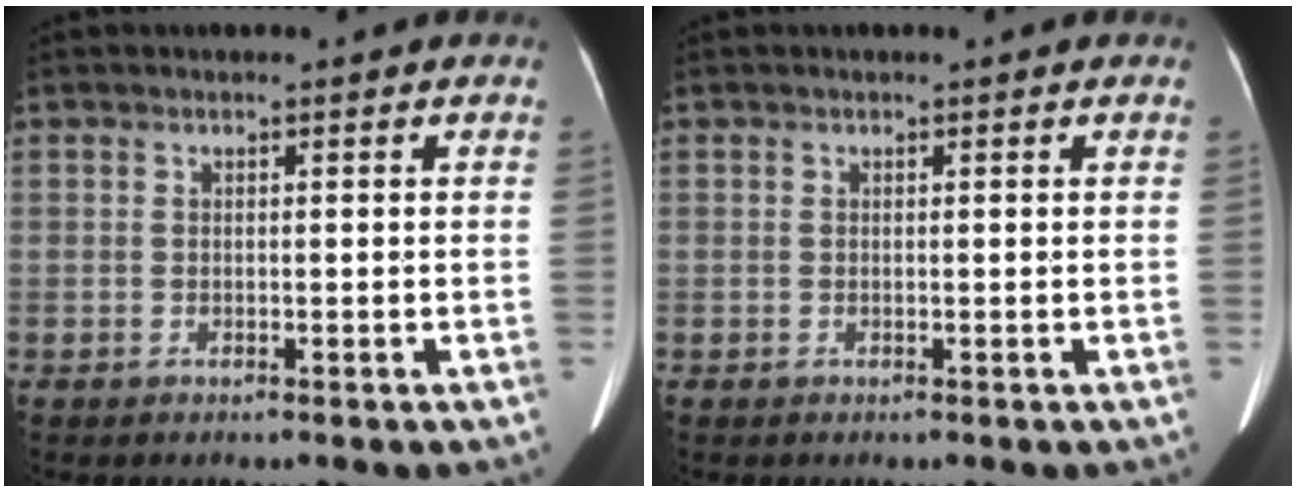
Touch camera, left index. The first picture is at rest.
{"total": 0.0}